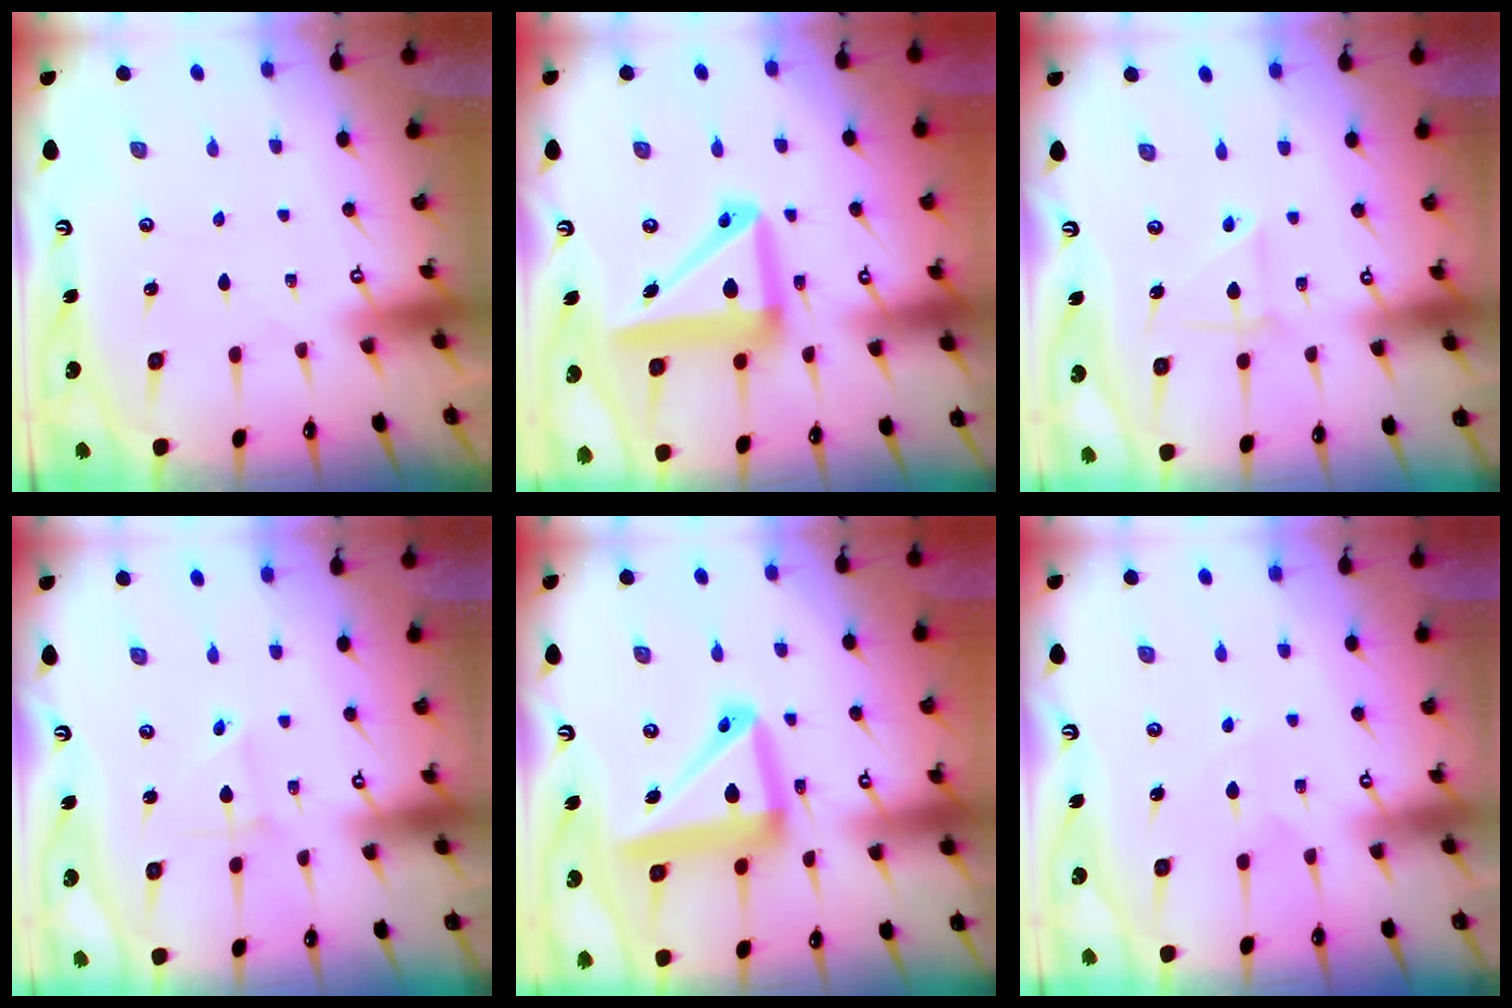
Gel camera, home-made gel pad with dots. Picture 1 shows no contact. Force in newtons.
{"total": 16.6, "press": 16.4, "slide": 2.4}
{"total": 5.7, "press": 5.6, "slide": 1.1}
{"total": 2.1, "press": 2.1, "slide": 0.2}
{"total": 16.8, "press": 16.8, "slide": 1.7}
{"total": 5.3, "press": 5.3, "slide": 0.7}